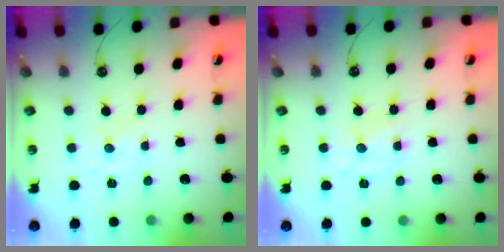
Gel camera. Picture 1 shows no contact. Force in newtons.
{"total": 2.4, "press": 2.3, "slide": 0.5}